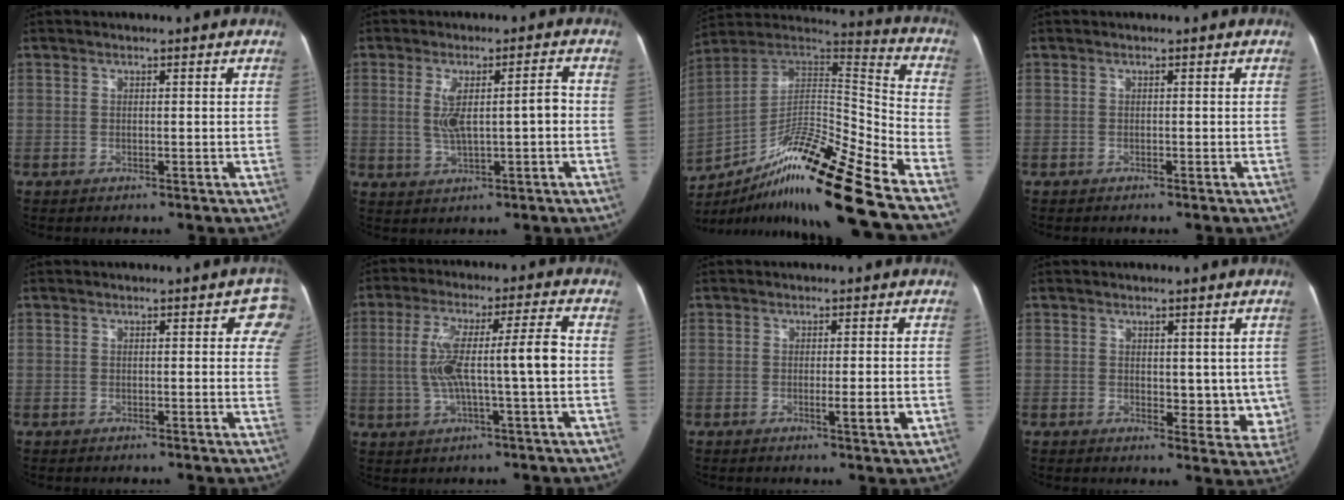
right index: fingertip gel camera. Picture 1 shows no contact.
{"total": 6.7, "force": [0.0, 1.6, 6.6], "torque": [-0.121, 0.014, 0.008]}
{"total": 24.7, "force": [-17.4, 0.7, 17.4], "torque": [-0.273, 0.011, -0.309]}
{"total": 0.0}
{"total": 5.4, "force": [2.8, 1.9, 4.2], "torque": [-0.032, 0.004, 0.016]}
{"total": 11.0, "force": [-0.3, 0.6, 11.0], "torque": [-0.205, 0.024, -0.005]}
{"total": 3.1, "force": [-0.7, 0.0, 3.0], "torque": [-0.045, -0.008, -0.011]}
{"total": 5.9, "force": [1.1, 3.5, 4.7], "torque": [-0.034, -0.016, 0.018]}